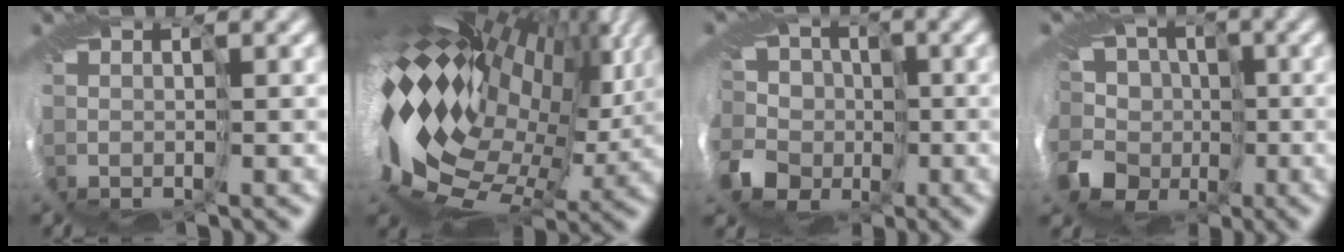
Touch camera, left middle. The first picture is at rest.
{"total": 18.9, "force": [4.5, 9.9, 15.4], "torque": [-0.280, -0.005, 0.069]}
{"total": 8.5, "force": [-2.0, 7.6, 3.1], "torque": [-0.079, 0.012, -0.077]}
{"total": 9.4, "force": [-1.9, 8.4, 3.8], "torque": [-0.096, 0.020, -0.068]}